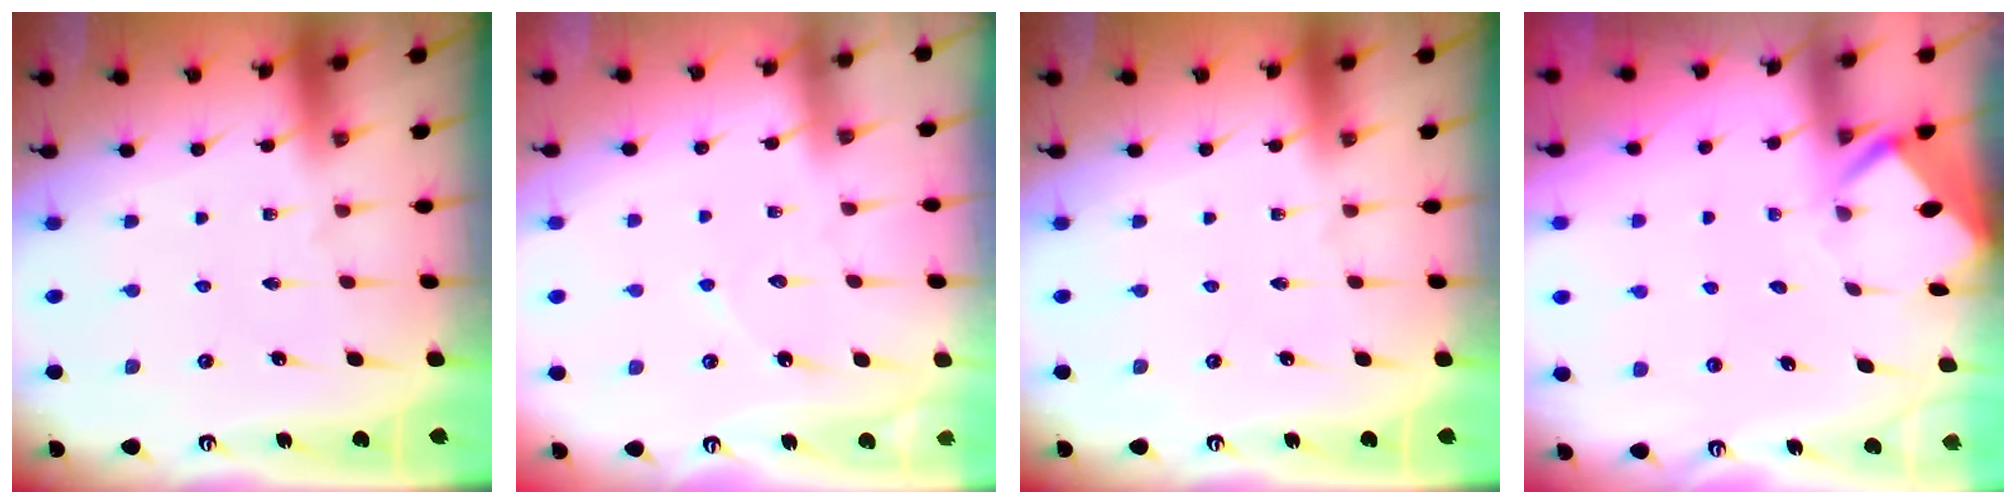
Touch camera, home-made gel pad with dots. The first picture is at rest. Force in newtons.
{"total": 3.2, "press": 3.2, "slide": 0.2}
{"total": 0.0}
{"total": 3.3, "press": 3.2, "slide": 0.3}